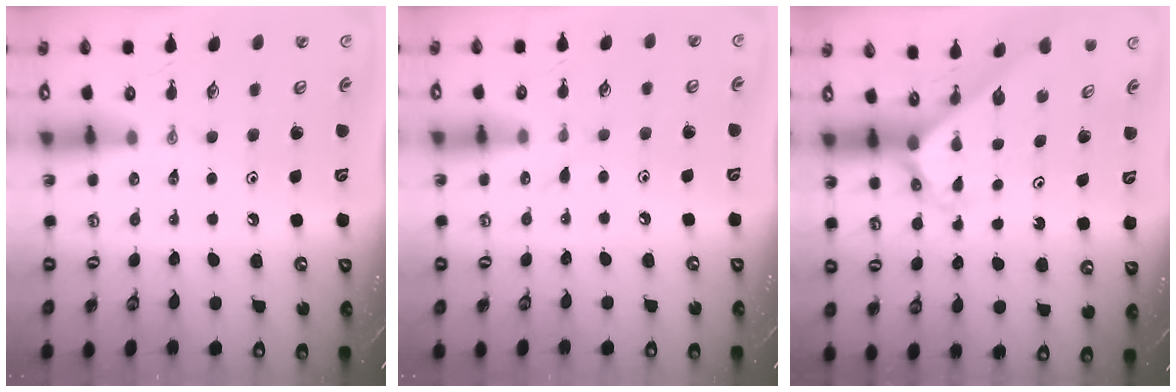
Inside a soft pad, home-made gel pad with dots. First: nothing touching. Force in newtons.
{"total": 2.5, "press": 2.4, "slide": 0.3}
{"total": 2.7, "press": 2.7, "slide": 0.2}